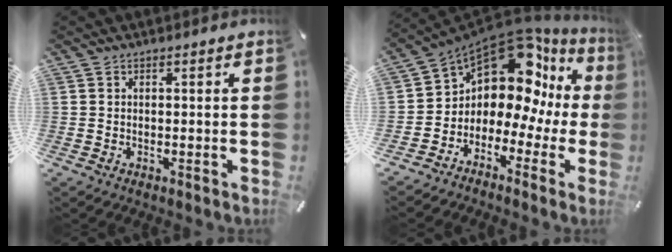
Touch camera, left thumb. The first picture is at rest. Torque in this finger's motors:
{"motor_torque": [1.55, 2.42, 1.79, -0.18, 0.39]}